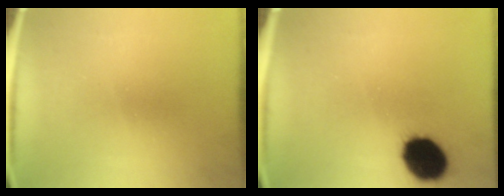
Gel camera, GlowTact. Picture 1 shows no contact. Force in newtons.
{"total": 14.7}